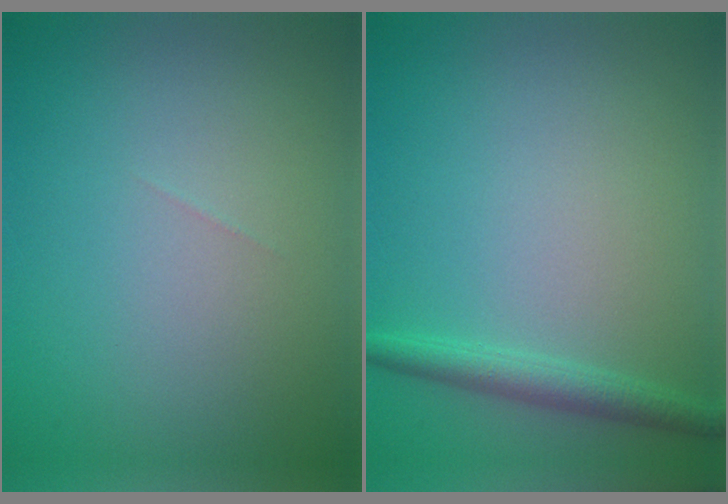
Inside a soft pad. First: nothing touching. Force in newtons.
{"total": 2.2, "press": 2.2, "slide": 0.1}